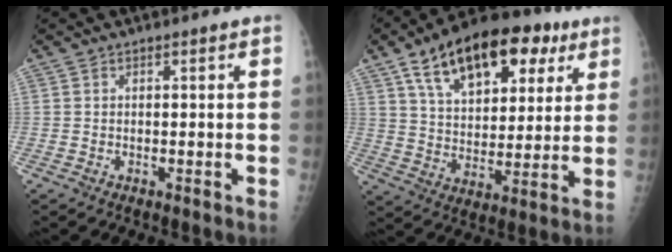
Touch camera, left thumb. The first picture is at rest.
{"total": 22.3, "force": [11.2, 12.0, 15.1], "torque": [-0.205, -0.006, 0.183]}